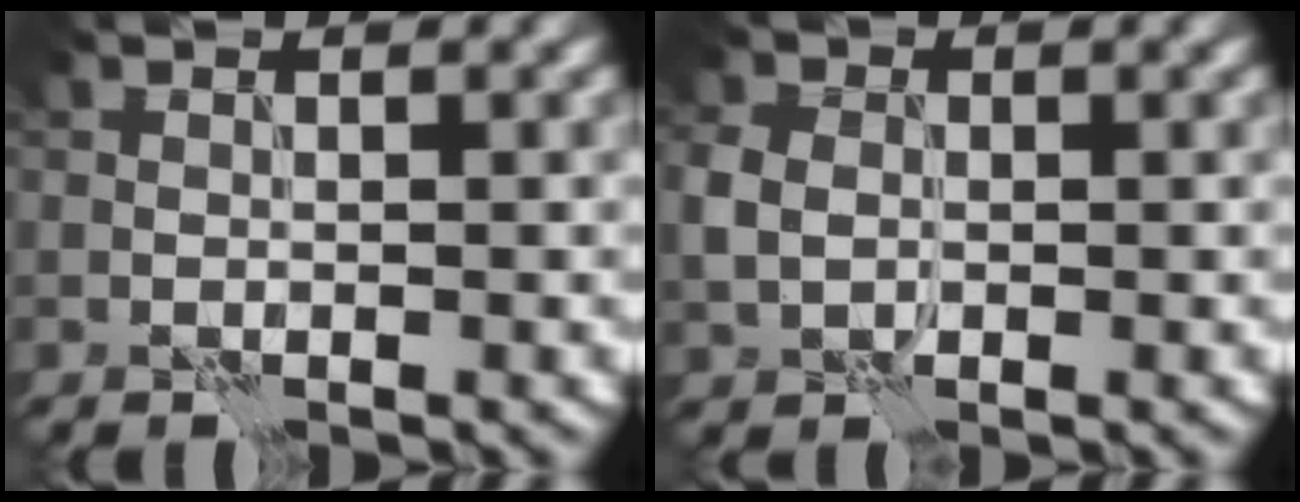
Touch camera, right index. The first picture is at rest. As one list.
[{"total": 3.0, "force": [0.0, 2.4, 1.8], "torque": [-0.049, 0.003, -0.001]}]